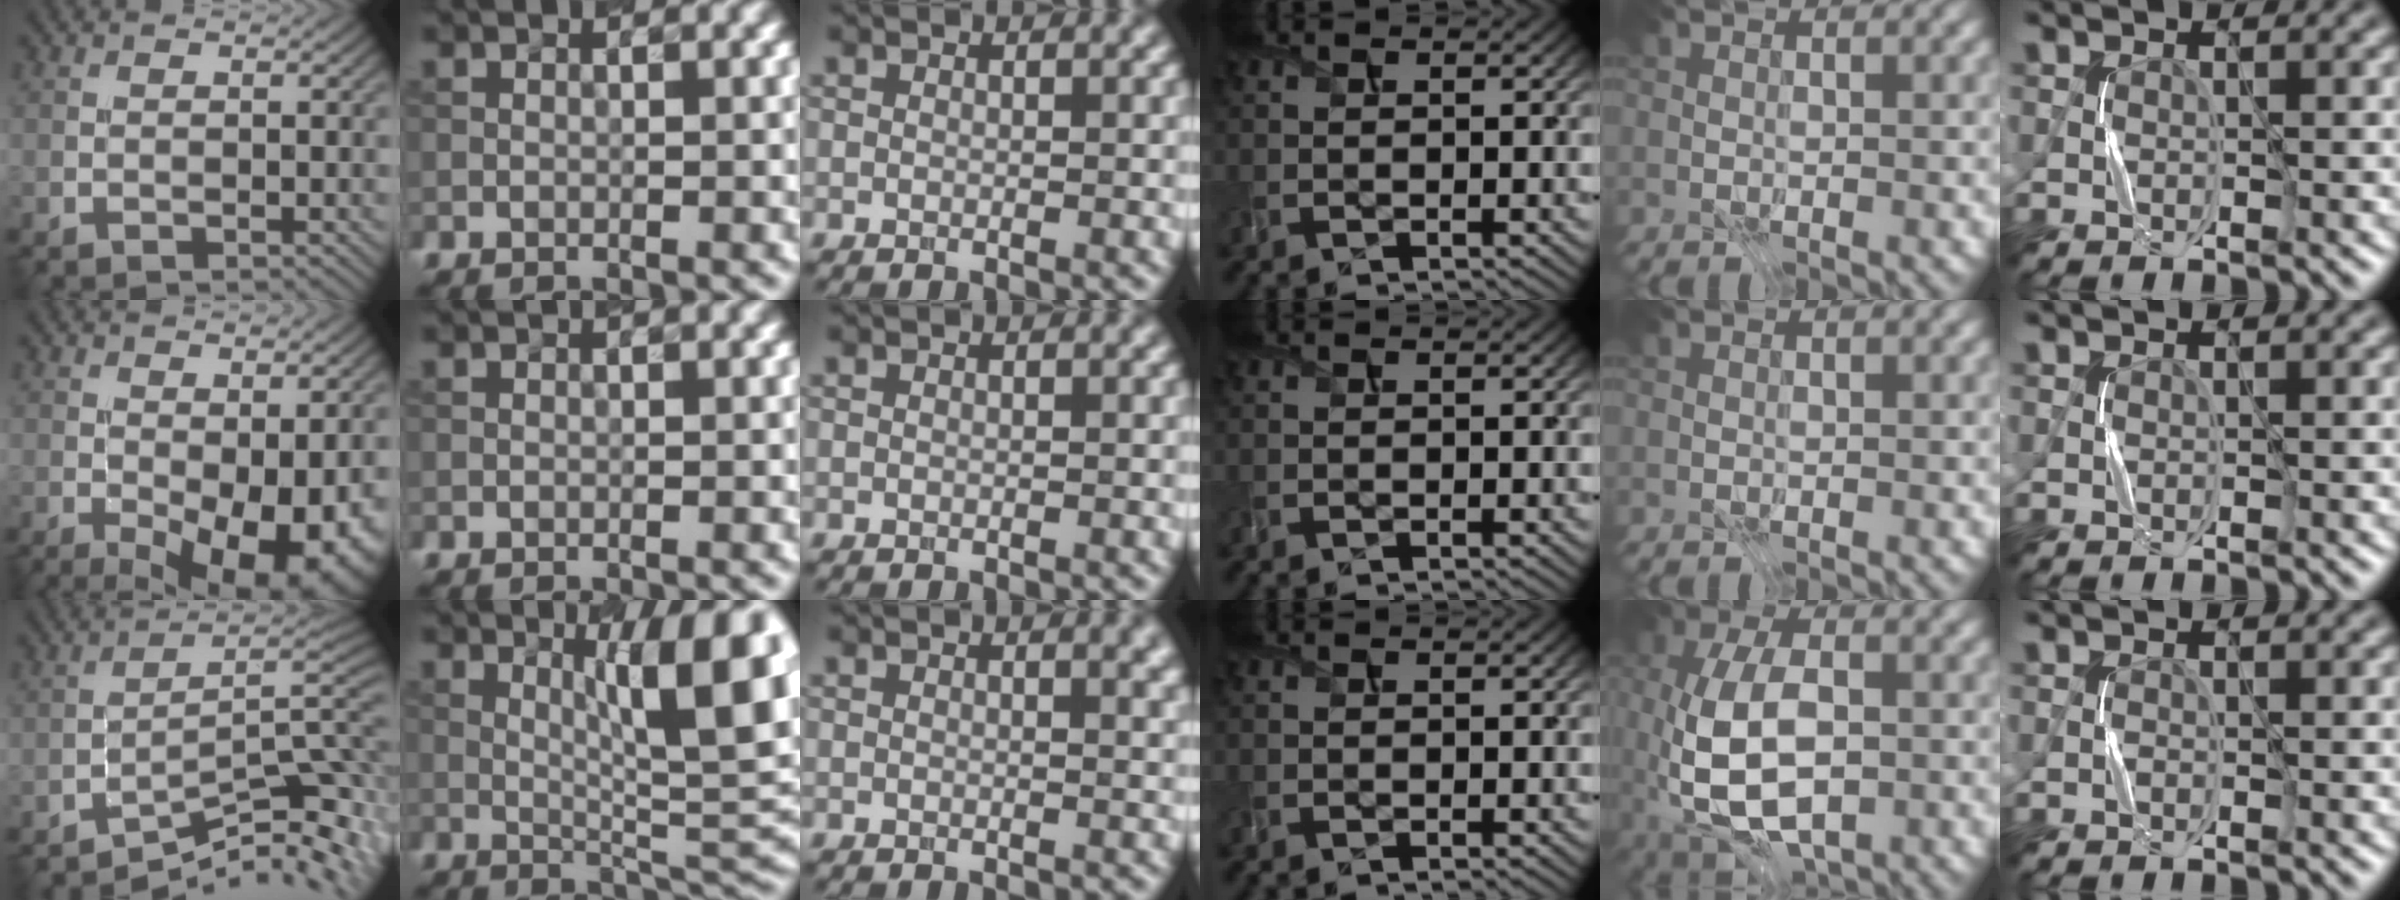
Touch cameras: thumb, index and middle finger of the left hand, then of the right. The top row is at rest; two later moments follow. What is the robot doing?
{"motion": "press", "object": "syringe"}